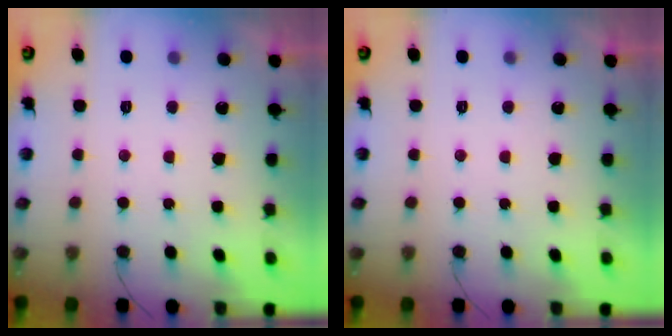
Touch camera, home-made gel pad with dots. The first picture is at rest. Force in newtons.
{"total": 1.7, "press": 1.7, "slide": 0.1}